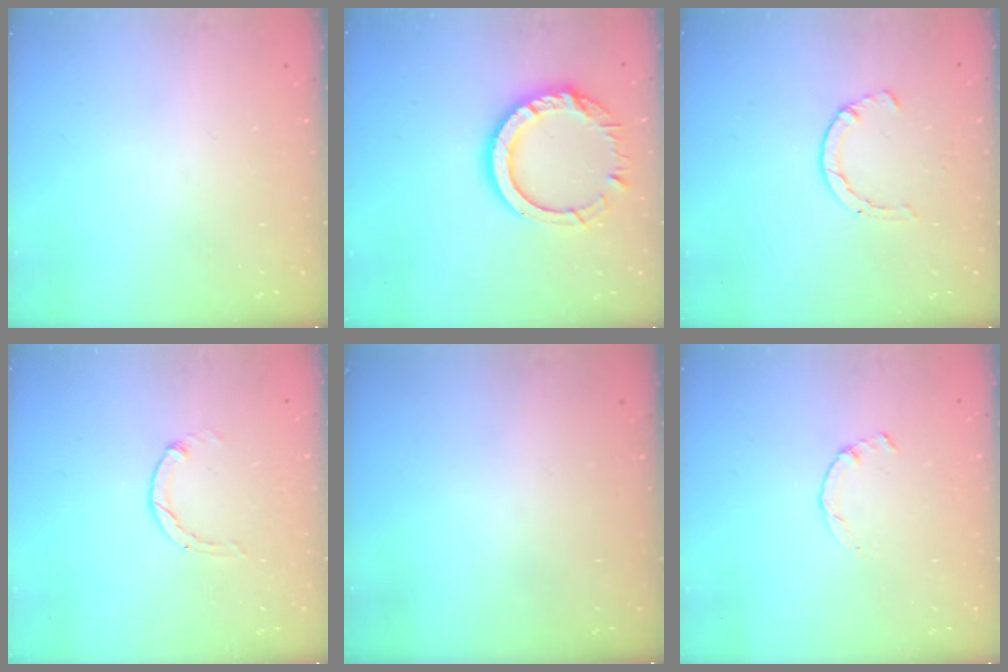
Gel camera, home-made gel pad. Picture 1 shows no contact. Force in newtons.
{"total": 14.7, "press": 14.6, "slide": 1.3}
{"total": 2.1, "press": 2.1, "slide": 0.5}
{"total": 0.8, "press": 0.7, "slide": 0.2}
{"total": 0.0}
{"total": 0.8, "press": 0.7, "slide": 0.2}